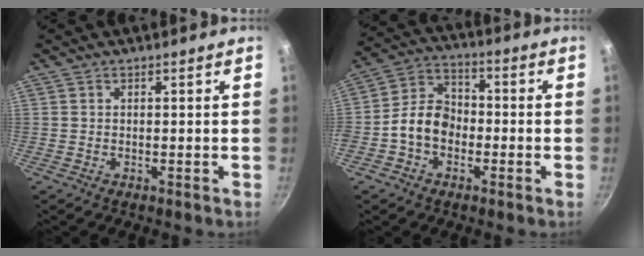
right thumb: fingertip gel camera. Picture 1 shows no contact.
{"total": 9.1, "force": [-2.3, 6.9, 5.5], "torque": [-0.069, 0.034, -0.056]}